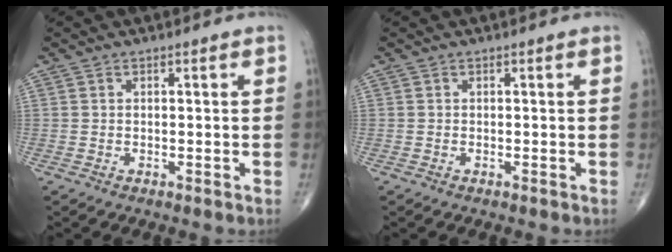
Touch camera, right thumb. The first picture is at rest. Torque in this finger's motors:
{"motor_torque": [0.83, -0.03, -0.12, 0.12, 0.06]}